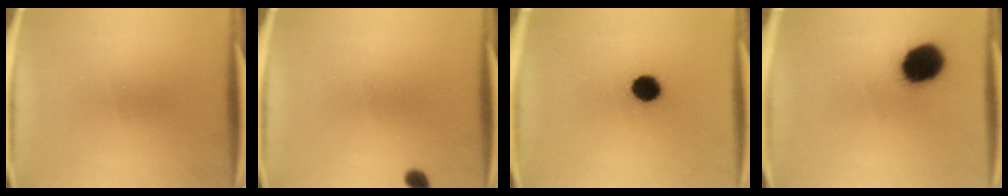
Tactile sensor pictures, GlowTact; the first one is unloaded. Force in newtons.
{"total": 1.7}
{"total": 7.5}
{"total": 14.0}